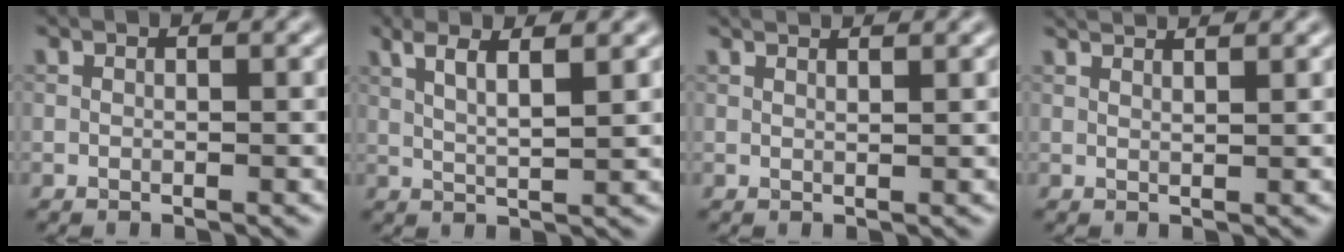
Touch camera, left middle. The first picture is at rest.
{"total": 4.0, "force": [2.1, 0.9, 3.3], "torque": [-0.043, 0.007, 0.026]}
{"total": 2.4, "force": [2.0, 0.7, 1.2], "torque": [-0.005, 0.007, 0.003]}
{"total": 3.2, "force": [2.6, 1.0, 1.7], "torque": [-0.007, 0.016, 0.008]}